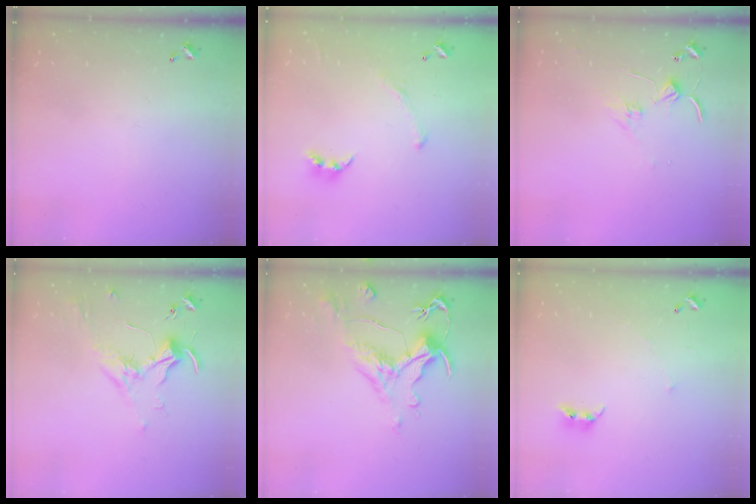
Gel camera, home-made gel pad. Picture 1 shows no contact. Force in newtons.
{"total": 2.3, "press": 2.3, "slide": 0.5}
{"total": 1.4, "press": 1.3, "slide": 0.2}
{"total": 1.7, "press": 1.5, "slide": 0.7}
{"total": 1.8, "press": 1.1, "slide": 1.4}
{"total": 5.4, "press": 5.4, "slide": 0.7}